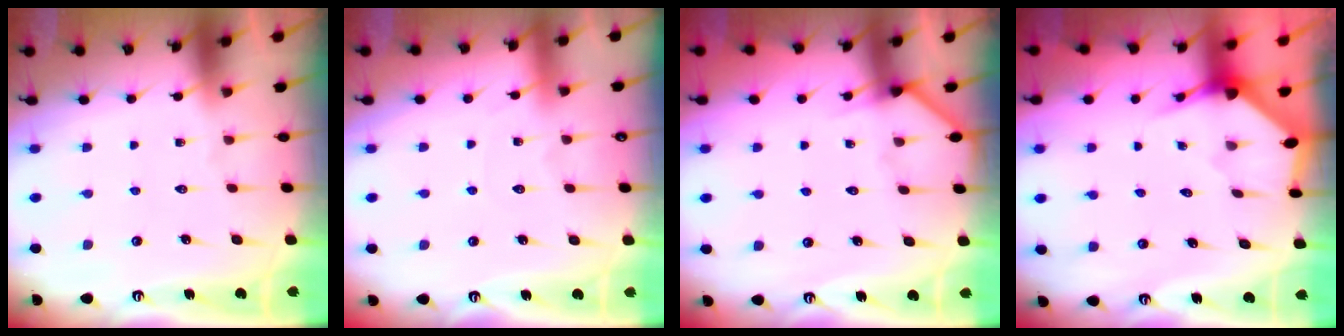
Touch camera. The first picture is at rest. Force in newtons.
{"total": 3.0, "press": 2.9, "slide": 0.4}
{"total": 3.0, "press": 3.0, "slide": 0.2}
{"total": 2.8, "press": 2.8, "slide": 0.3}